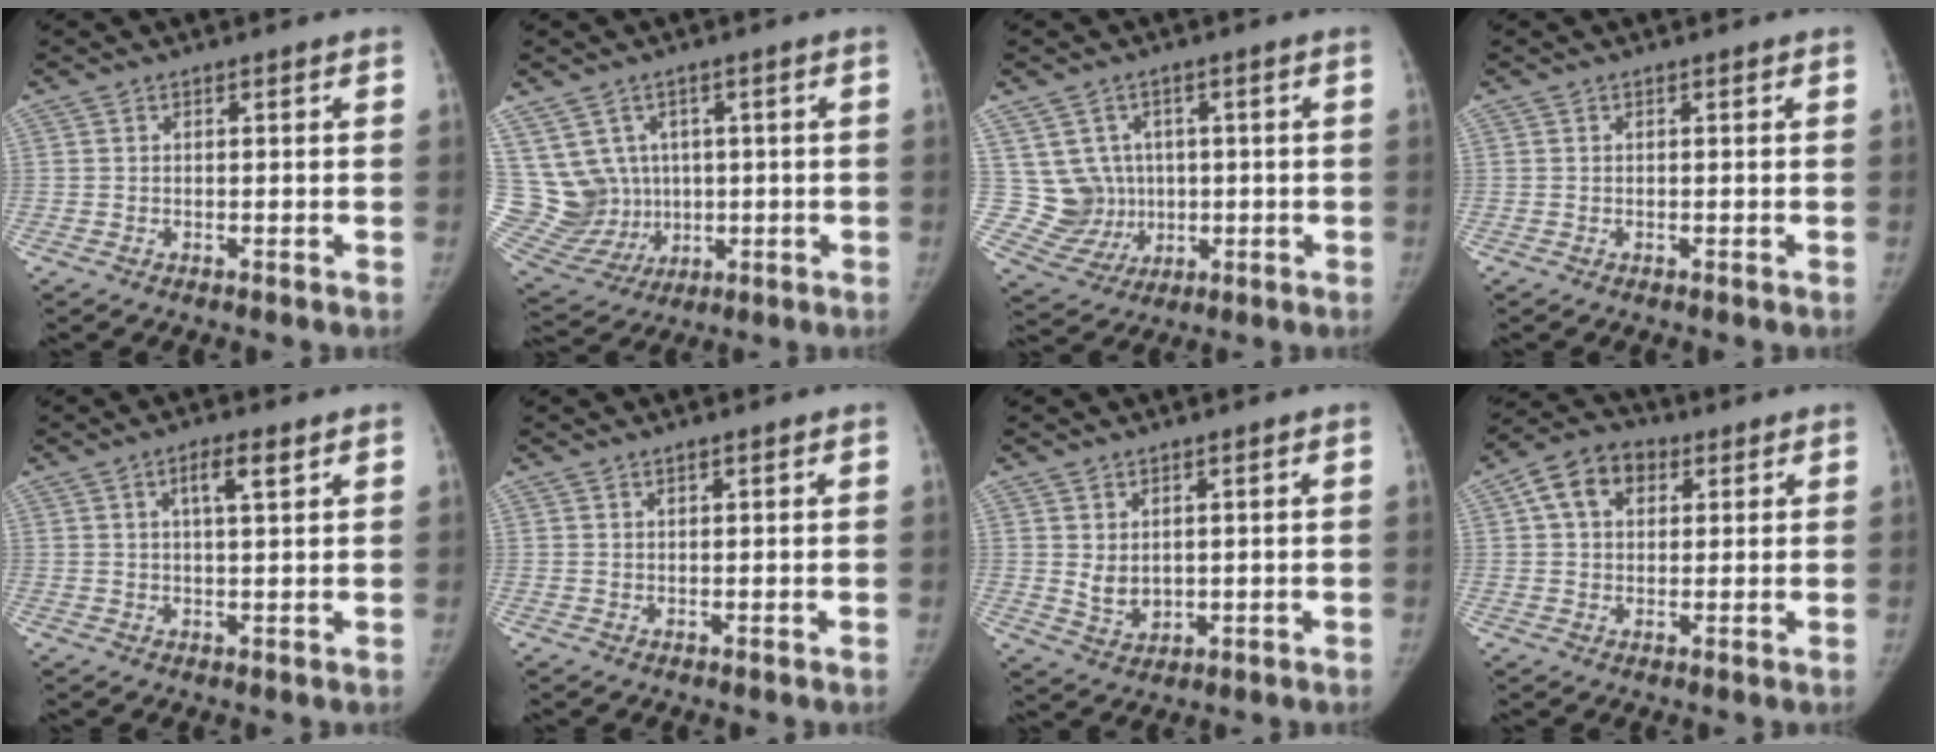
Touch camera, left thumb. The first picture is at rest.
{"total": 12.9, "force": [2.6, 11.8, 4.4], "torque": [-0.063, 0.014, 0.085]}
{"total": 8.4, "force": [1.2, 8.1, 2.2], "torque": [0.005, -0.003, 0.038]}
{"total": 0.0}
{"total": 4.3, "force": [2.1, 1.1, 3.6], "torque": [-0.058, -0.004, 0.036]}
{"total": 0.8, "force": [0.7, 0.3, 0.3], "torque": [0.001, -0.005, 0.012]}
{"total": 4.0, "force": [1.0, 3.0, 2.5], "torque": [-0.027, -0.017, 0.030]}
{"total": 9.0, "force": [3.1, 6.5, 5.4], "torque": [-0.072, 0.009, 0.045]}